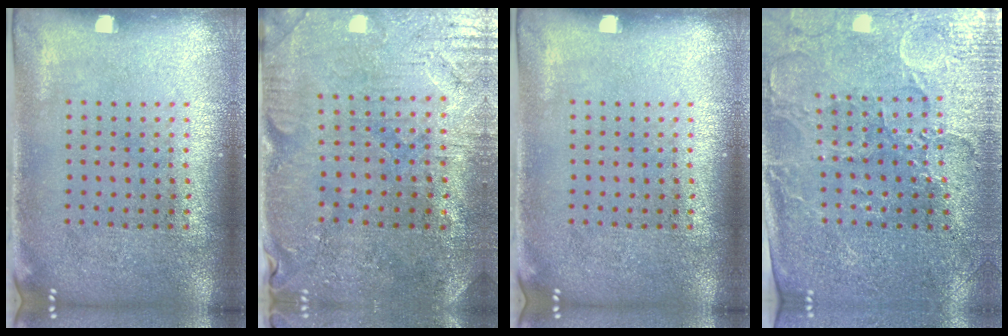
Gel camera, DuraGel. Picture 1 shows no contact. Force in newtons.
{"total": 0.8, "press": 0.6, "slide": 0.5}
{"total": 0.0}
{"total": 3.5, "press": 3.3, "slide": 1.2}